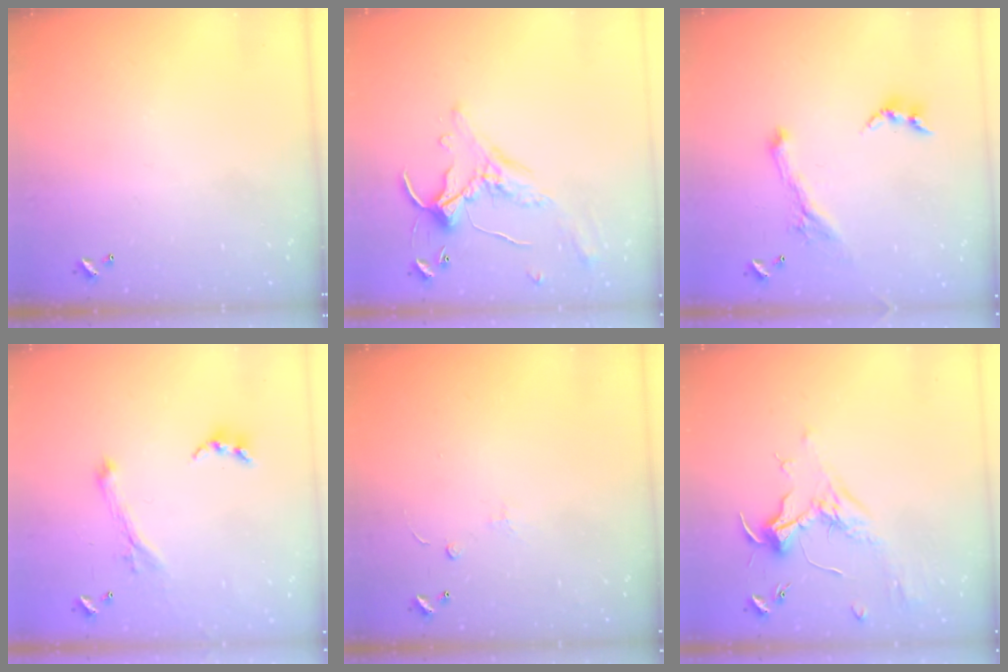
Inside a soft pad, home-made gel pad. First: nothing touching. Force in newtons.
{"total": 0.9, "press": 0.1, "slide": 0.9}
{"total": 0.8, "press": 0.8, "slide": 0.2}
{"total": 1.1, "press": 0.6, "slide": 0.9}
{"total": 1.6, "press": 1.5, "slide": 0.4}
{"total": 2.0, "press": 1.9, "slide": 0.7}